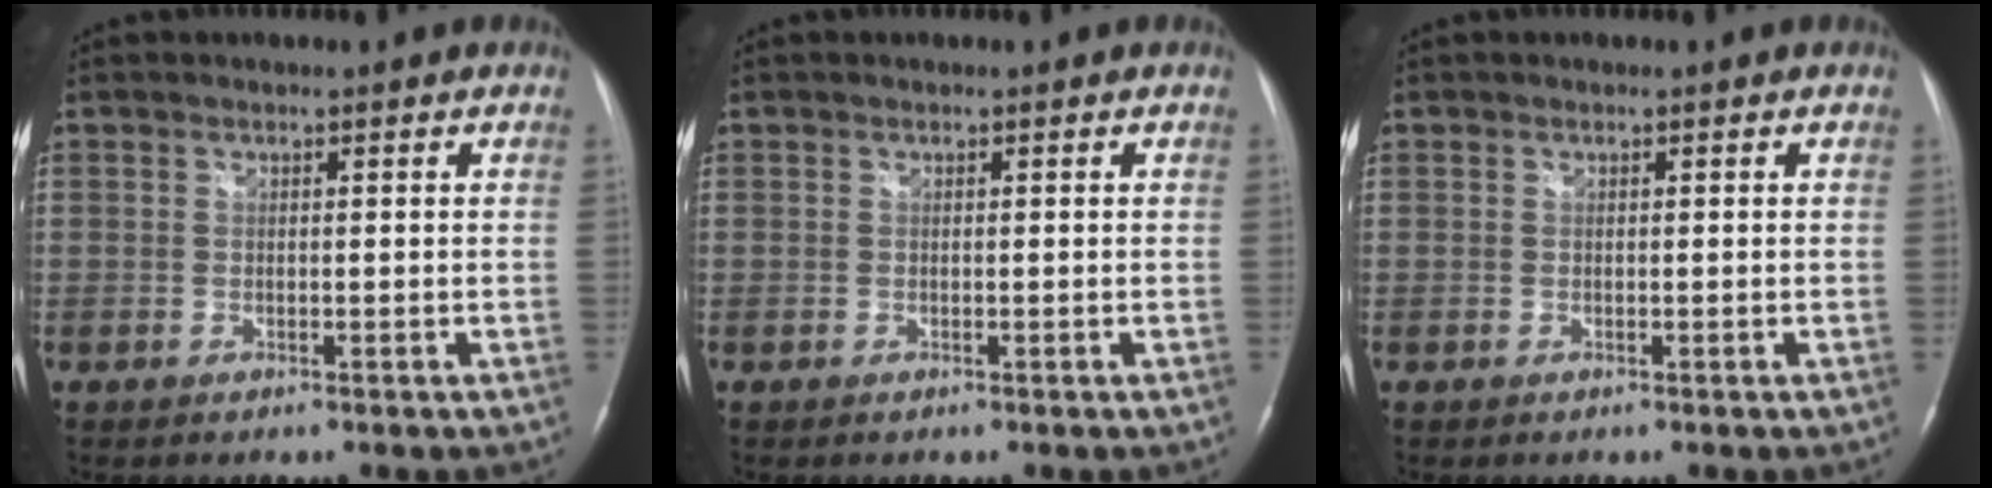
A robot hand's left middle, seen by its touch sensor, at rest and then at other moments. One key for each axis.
{"total": 0.0}
{"total": 0.0}